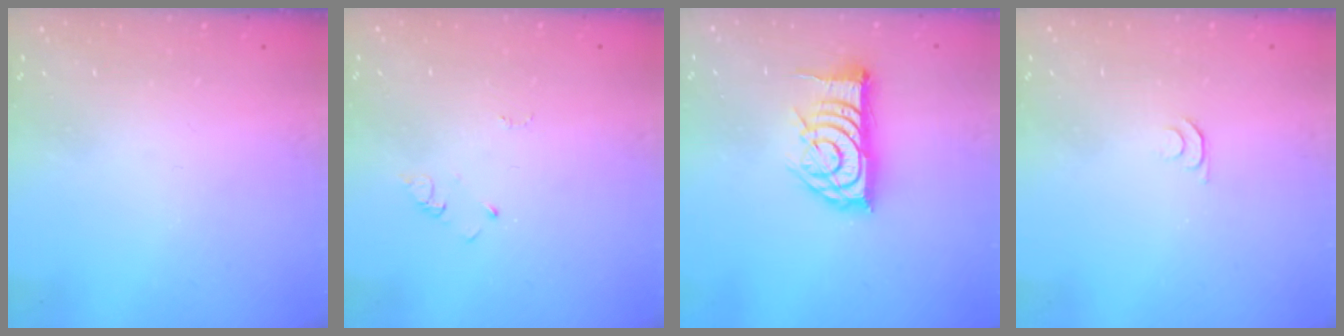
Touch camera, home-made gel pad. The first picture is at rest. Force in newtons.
{"total": 2.9, "press": 2.9, "slide": 0.3}
{"total": 15.6, "press": 15.6, "slide": 0.3}
{"total": 4.3, "press": 4.3, "slide": 0.7}